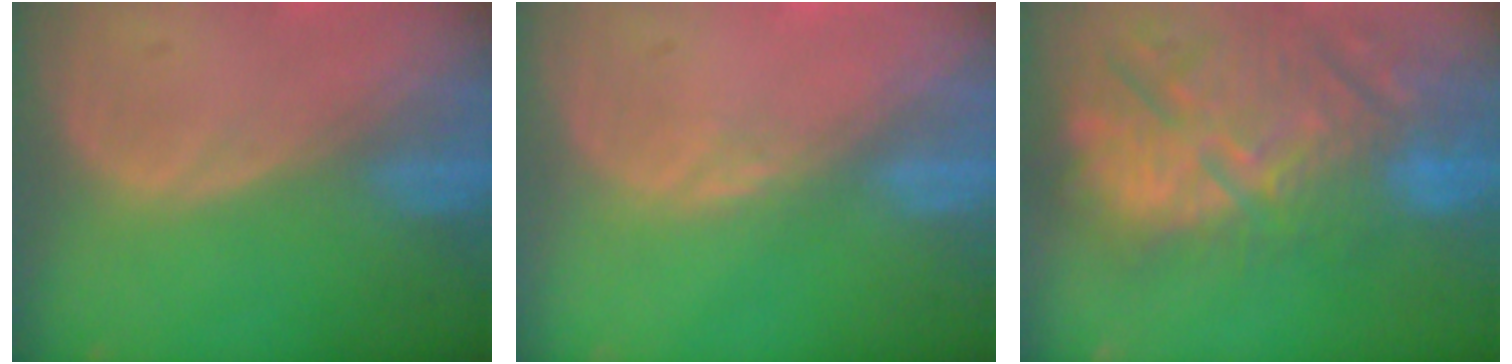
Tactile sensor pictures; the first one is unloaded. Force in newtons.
{"total": 1.1, "press": 1.0, "slide": 0.5}
{"total": 13.9, "press": 12.6, "slide": 5.9}